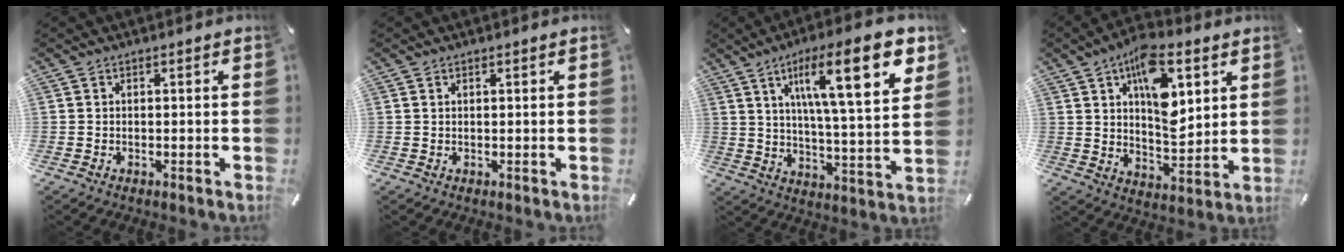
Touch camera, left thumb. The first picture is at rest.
{"total": 0.5, "force": [0.3, 0.0, 0.4], "torque": [-0.008, -0.001, 0.006]}
{"total": 20.0, "force": [10.0, 5.0, 16.5], "torque": [-0.257, -0.040, 0.146]}
{"total": 15.7, "force": [6.8, 8.2, 11.5], "torque": [-0.165, -0.023, 0.116]}